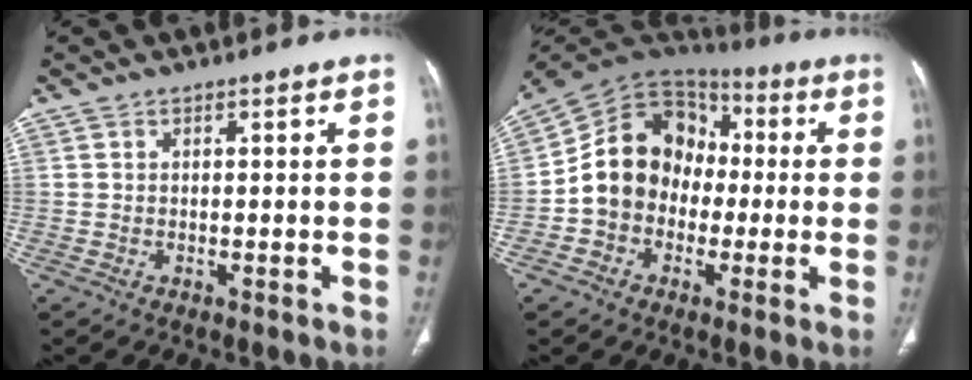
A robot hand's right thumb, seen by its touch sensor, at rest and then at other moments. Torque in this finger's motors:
{"motor_torque": [1.64, 1.57, 1.05, -0.69, 0.27]}